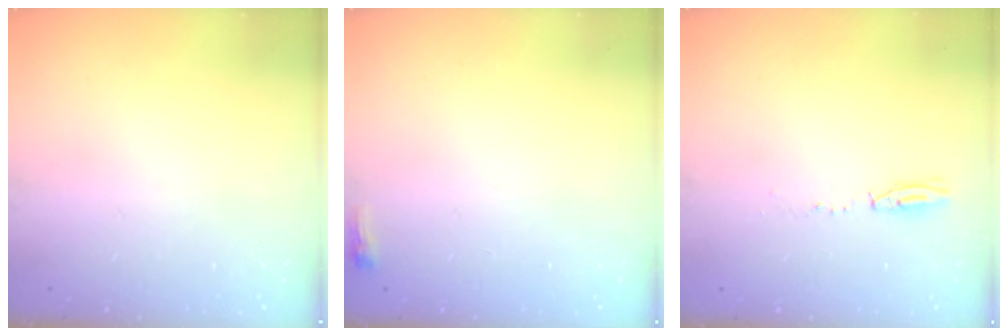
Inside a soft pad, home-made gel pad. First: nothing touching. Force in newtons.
{"total": 2.6, "press": 2.5, "slide": 0.6}
{"total": 3.9, "press": 3.8, "slide": 0.9}